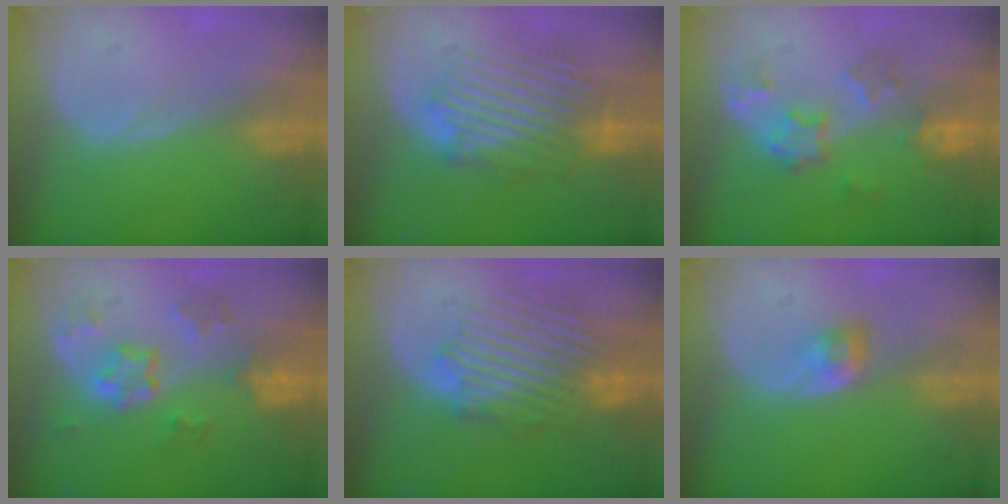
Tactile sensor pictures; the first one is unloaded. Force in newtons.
{"total": 8.5, "press": 8.2, "slide": 2.5}
{"total": 5.7, "press": 5.6, "slide": 1.1}
{"total": 7.1, "press": 6.3, "slide": 3.4}
{"total": 9.1, "press": 9.0, "slide": 1.7}
{"total": 2.9, "press": 2.5, "slide": 1.5}